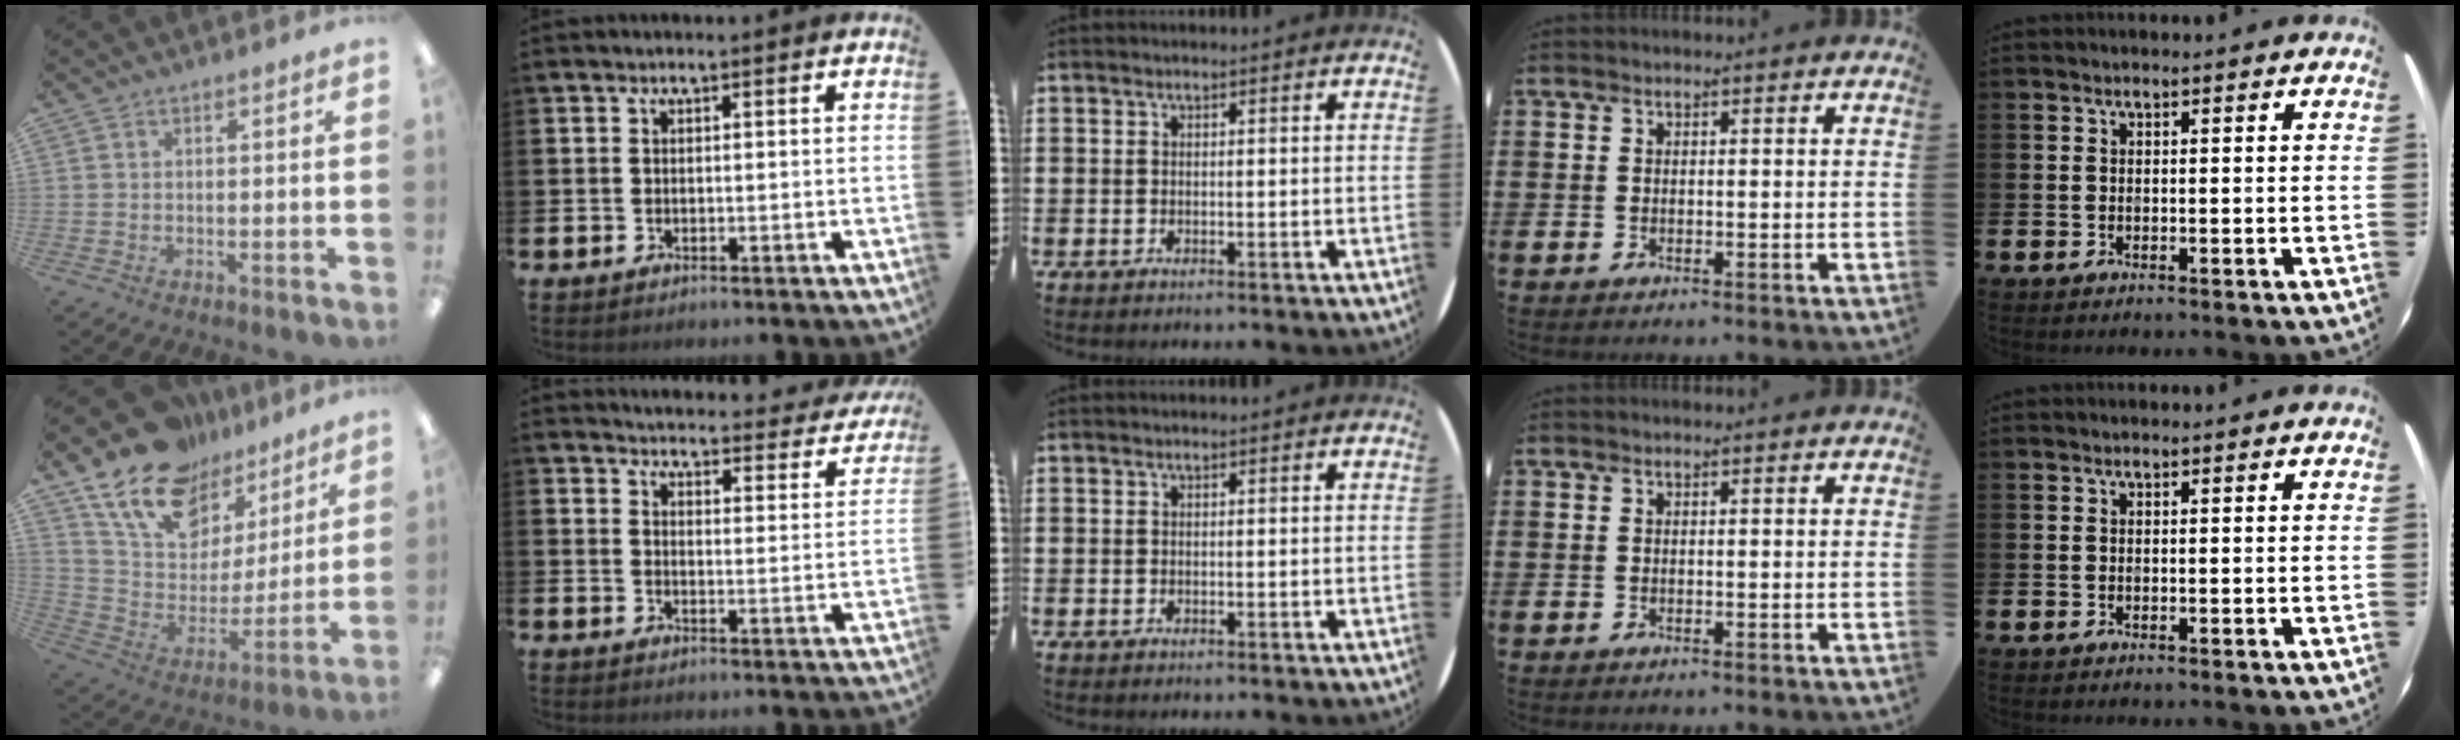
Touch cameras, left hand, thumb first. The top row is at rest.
{"thumb": {"total": 17.3, "force": [12.5, 10.1, 6.3], "torque": [-0.133, -0.081, 0.228]}, "index": {"total": 3.8, "force": [3.7, 0.5, 0.4], "torque": [-0.020, -0.034, 0.058]}}